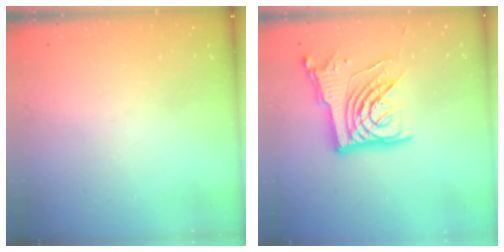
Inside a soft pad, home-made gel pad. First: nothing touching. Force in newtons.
{"total": 14.9, "press": 14.8, "slide": 1.8}